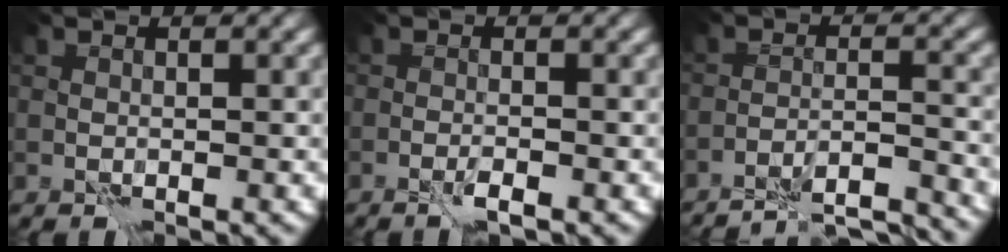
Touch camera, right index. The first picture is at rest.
{"total": 1.0, "force": [-0.6, -0.1, 0.8], "torque": [-0.014, 0.001, -0.014]}
{"total": 13.4, "force": [-12.7, 2.4, 3.4], "torque": [-0.031, 0.010, -0.157]}